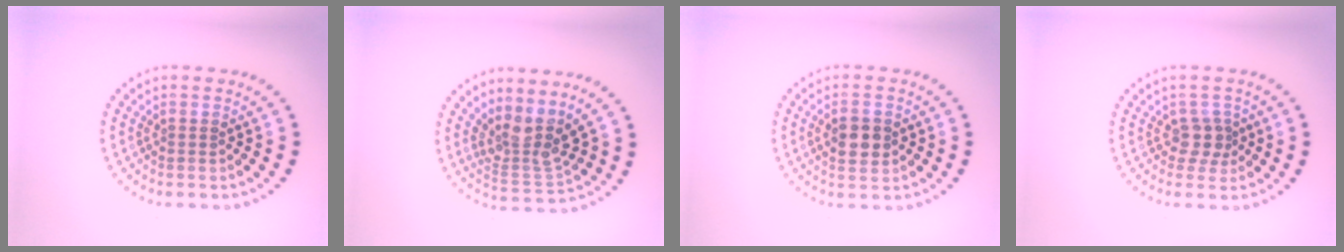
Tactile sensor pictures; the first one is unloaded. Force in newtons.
{"total": 3.5, "press": 2.6, "slide": 2.4}
{"total": 2.9, "press": 2.9, "slide": 0.1}
{"total": 1.9, "press": 1.5, "slide": 1.2}